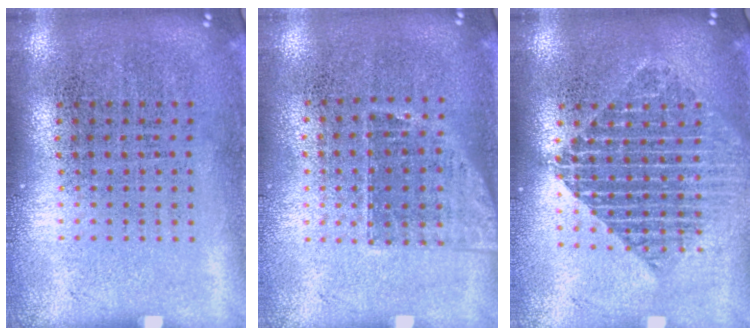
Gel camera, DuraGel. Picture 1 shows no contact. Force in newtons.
{"total": 1.1, "press": 0.9, "slide": 0.7}
{"total": 1.9, "press": 1.5, "slide": 1.1}